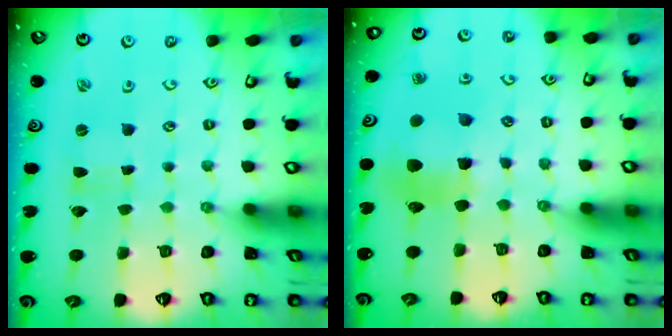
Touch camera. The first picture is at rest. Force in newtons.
{"total": 11.2, "press": 11.1, "slide": 0.7}